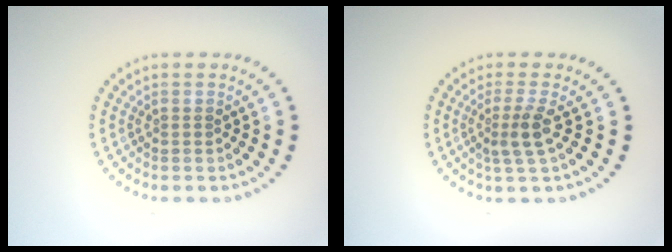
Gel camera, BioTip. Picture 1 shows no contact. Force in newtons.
{"total": 2.4, "press": 1.8, "slide": 1.5}